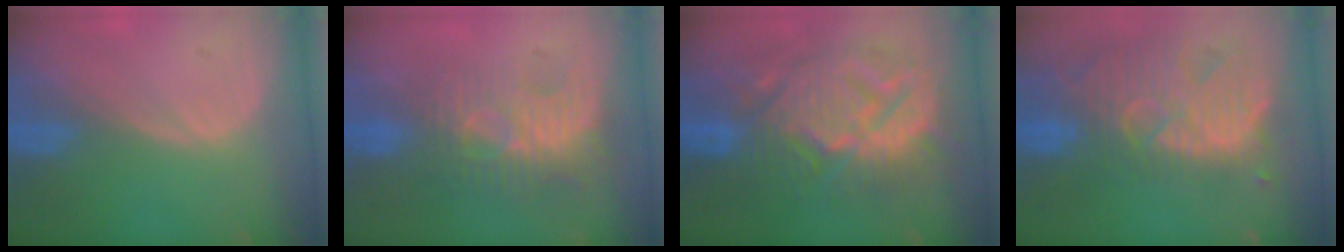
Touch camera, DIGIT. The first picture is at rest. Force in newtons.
{"total": 9.8, "press": 8.5, "slide": 4.9}
{"total": 13.7, "press": 13.6, "slide": 1.3}
{"total": 13.0, "press": 11.3, "slide": 6.5}